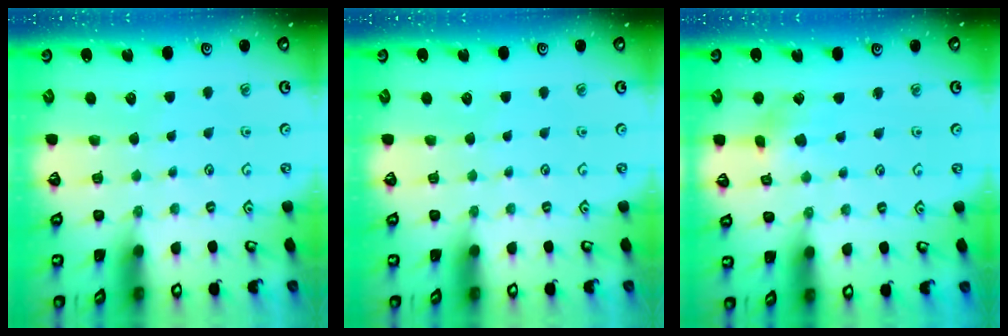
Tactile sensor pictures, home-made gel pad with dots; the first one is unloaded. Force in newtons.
{"total": 0.0}
{"total": 3.3, "press": 3.3, "slide": 0.4}